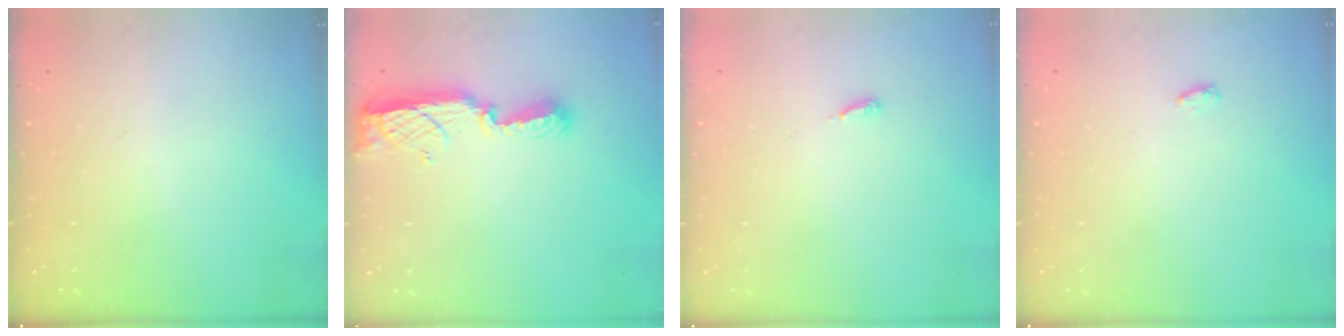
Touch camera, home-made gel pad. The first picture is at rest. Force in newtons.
{"total": 11.5, "press": 10.3, "slide": 5.0}
{"total": 2.9, "press": 2.9, "slide": 0.2}
{"total": 6.4, "press": 3.3, "slide": 5.5}